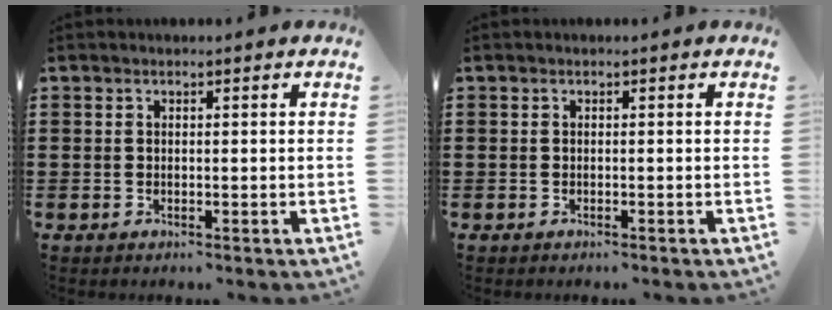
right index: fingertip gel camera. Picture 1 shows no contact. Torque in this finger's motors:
{"motor_torque": [-0.41, -0.46, -0.08, -0.01]}